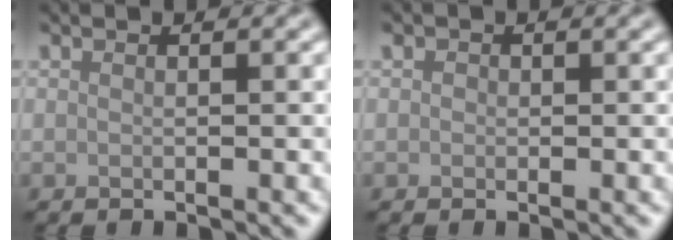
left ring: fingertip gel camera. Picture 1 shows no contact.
{"total": 0.7, "force": [0.1, 0.6, 0.1], "torque": [0.004, -0.003, -0.001]}